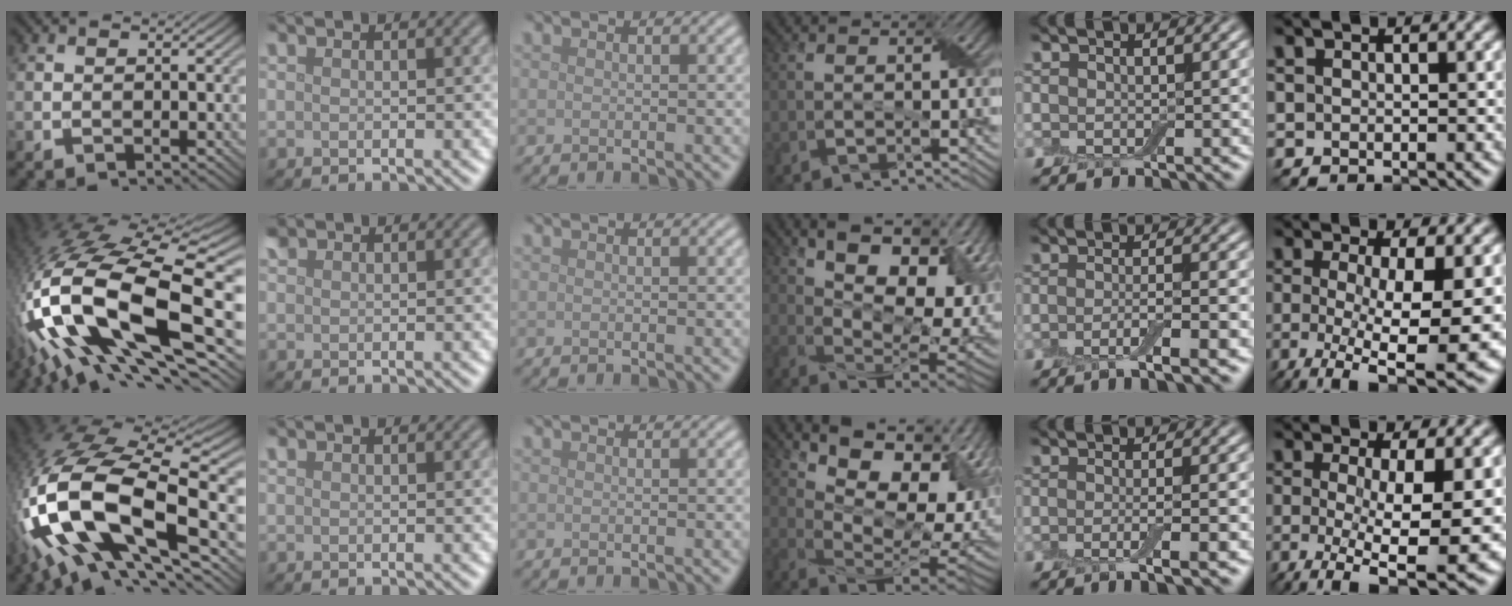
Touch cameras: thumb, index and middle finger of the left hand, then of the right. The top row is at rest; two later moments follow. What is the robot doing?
{"motion": "wrap", "object": "adhesive wrap"}